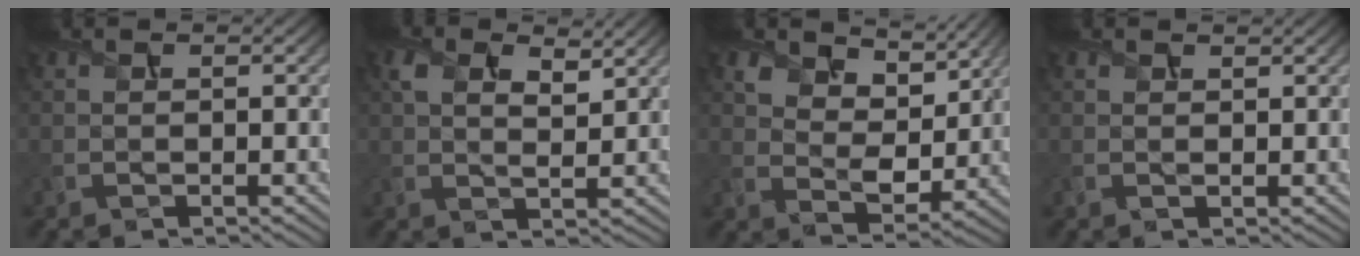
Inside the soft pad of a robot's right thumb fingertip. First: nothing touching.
{"total": 4.8, "force": [2.6, 2.2, 3.4], "torque": [-0.074, 0.001, 0.049]}
{"total": 7.7, "force": [4.8, 4.7, 3.8], "torque": [-0.083, -0.004, 0.081]}
{"total": 0.9, "force": [0.7, 0.3, 0.3], "torque": [-0.010, -0.002, 0.015]}